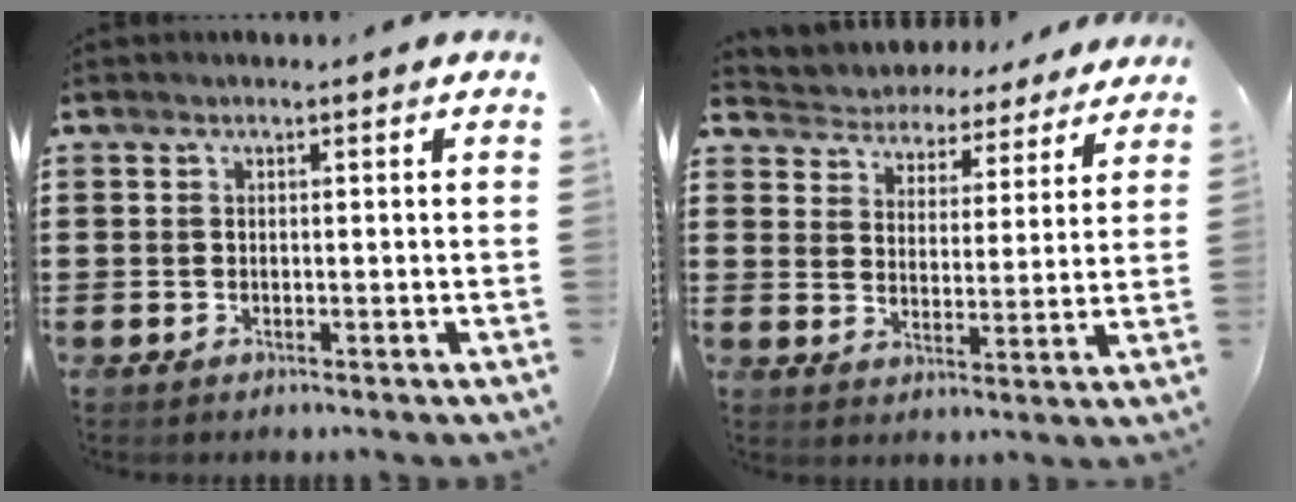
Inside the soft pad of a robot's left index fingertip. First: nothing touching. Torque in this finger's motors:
{"motor_torque": [2.14, 0.00, -0.43, -0.21]}